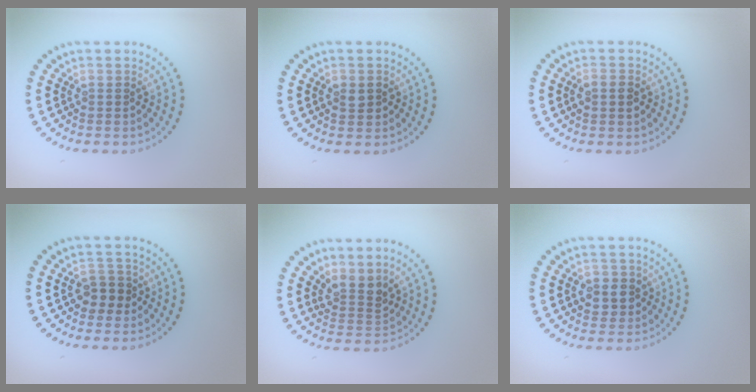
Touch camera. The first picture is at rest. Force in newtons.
{"total": 1.5, "press": 1.5, "slide": 0.1}
{"total": 1.3, "press": 1.3, "slide": 0.2}
{"total": 2.1, "press": 1.9, "slide": 0.7}
{"total": 2.6, "press": 1.9, "slide": 1.7}
{"total": 2.5, "press": 2.4, "slide": 0.7}